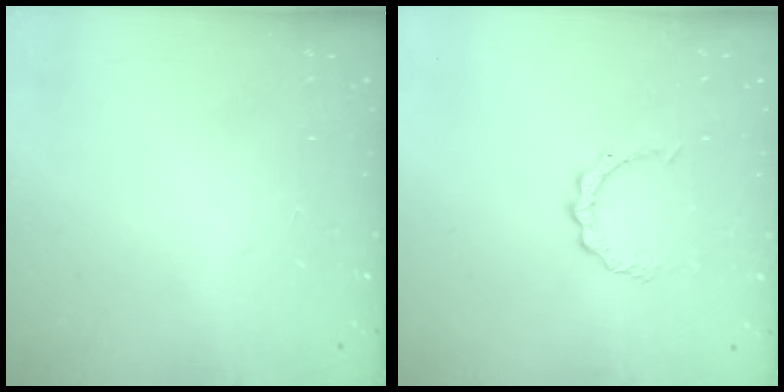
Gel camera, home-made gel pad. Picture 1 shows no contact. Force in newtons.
{"total": 3.0, "press": 3.0, "slide": 0.2}